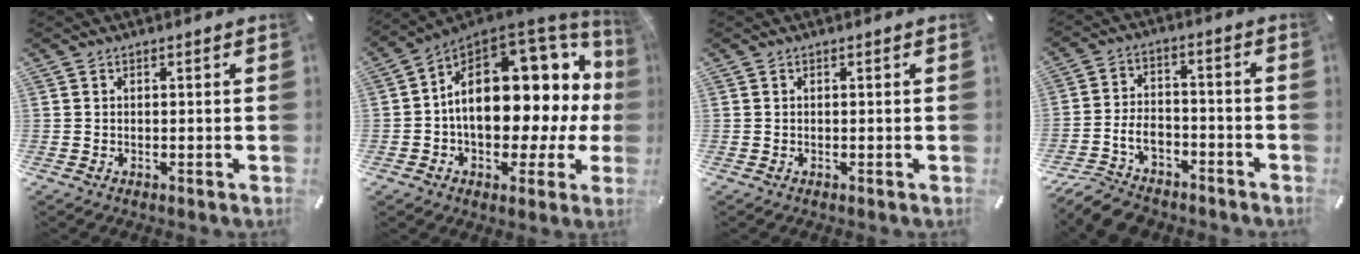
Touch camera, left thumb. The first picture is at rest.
{"total": 19.7, "force": [3.1, 12.6, 14.8], "torque": [-0.201, -0.046, 0.055]}
{"total": 0.0}
{"total": 9.8, "force": [-6.6, 5.9, 4.4], "torque": [-0.082, 0.037, -0.122]}